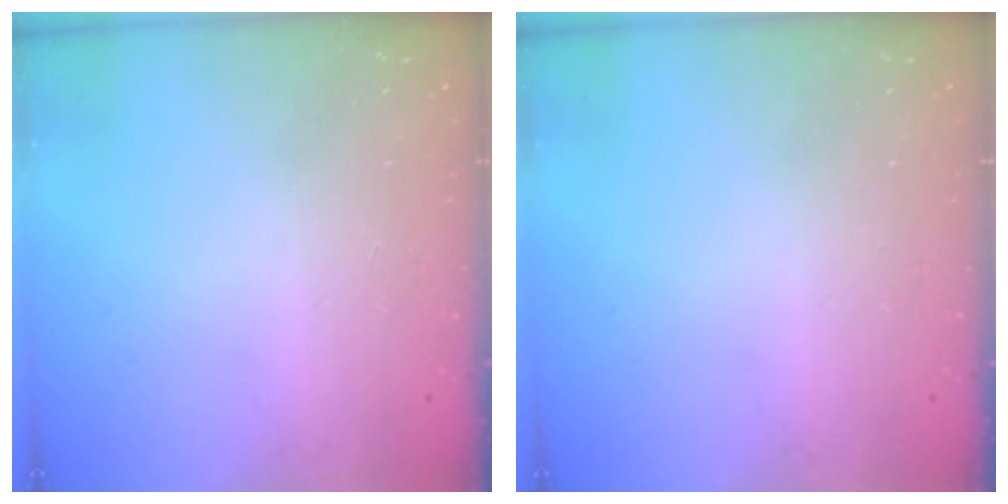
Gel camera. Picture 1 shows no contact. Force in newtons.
{"total": 0.0}